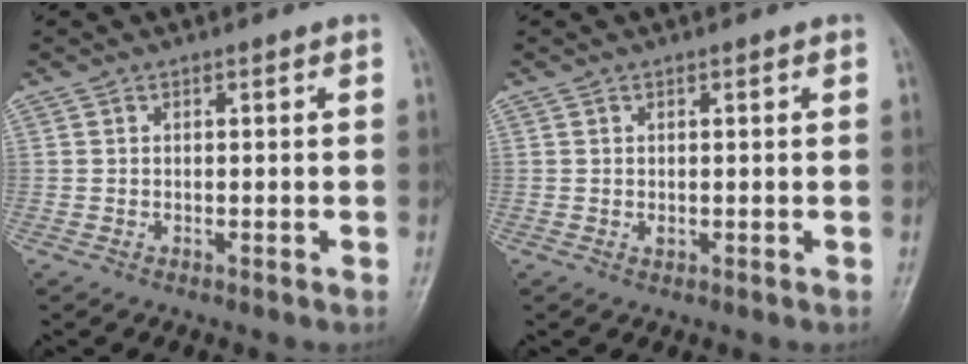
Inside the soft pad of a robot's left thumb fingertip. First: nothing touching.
{"total": 1.1, "force": [0.1, 0.6, 0.9], "torque": [-0.010, 0.000, 0.004]}